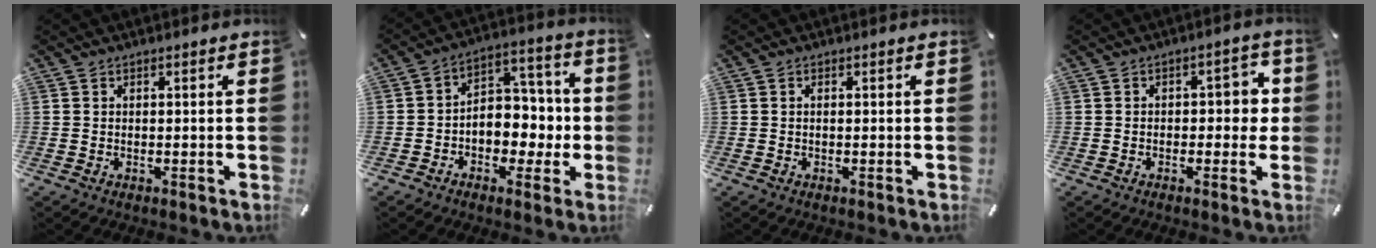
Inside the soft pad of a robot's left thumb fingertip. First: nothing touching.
{"total": 8.2, "force": [-1.9, 7.3, 3.3], "torque": [-0.038, 0.012, -0.032]}
{"total": 0.6, "force": [0.0, 0.1, 0.6], "torque": [-0.012, 0.000, 0.000]}
{"total": 5.0, "force": [-0.1, 3.1, 4.0], "torque": [-0.044, 0.005, -0.013]}